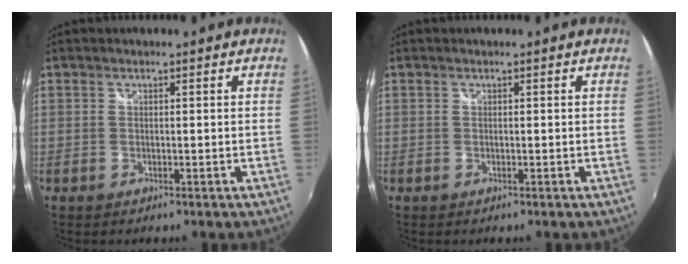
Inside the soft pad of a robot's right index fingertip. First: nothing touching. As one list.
[{"total": 0.0}]